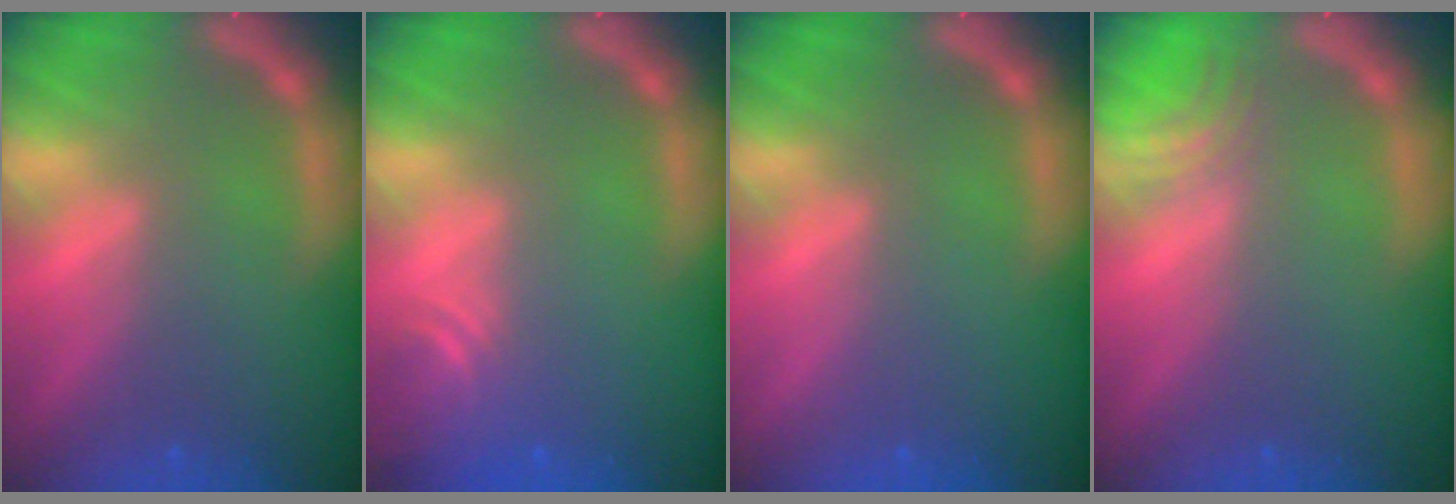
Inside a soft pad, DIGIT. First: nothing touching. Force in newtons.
{"total": 3.0}
{"total": 0.0}
{"total": 2.5}